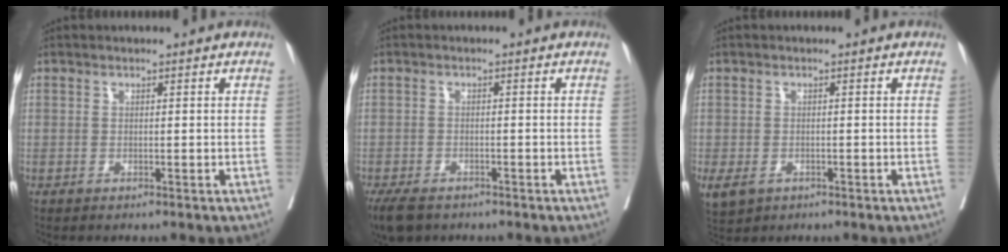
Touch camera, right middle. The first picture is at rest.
{"total": 6.1, "force": [-4.6, 2.9, 2.8], "torque": [-0.048, -0.008, -0.073]}
{"total": 7.0, "force": [-3.1, 5.4, 3.3], "torque": [-0.094, -0.010, -0.041]}